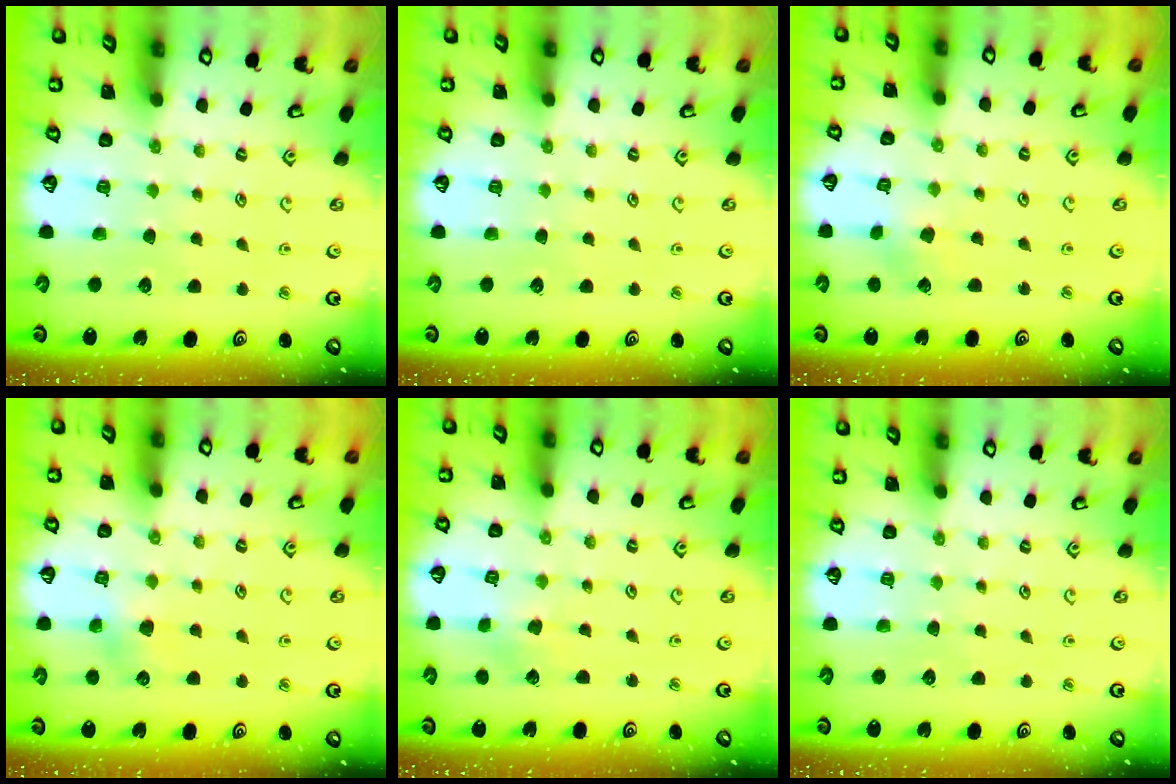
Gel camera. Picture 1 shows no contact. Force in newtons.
{"total": 0.0}
{"total": 1.9, "press": 1.9, "slide": 0.2}
{"total": 4.8, "press": 4.7, "slide": 0.5}
{"total": 1.8, "press": 1.8, "slide": 0.2}
{"total": 0.0}